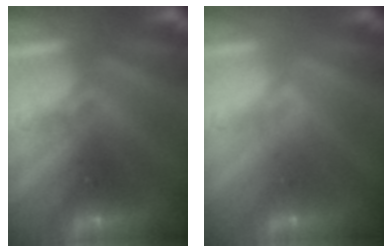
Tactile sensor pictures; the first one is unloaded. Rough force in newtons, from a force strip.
{"total": 2.4}